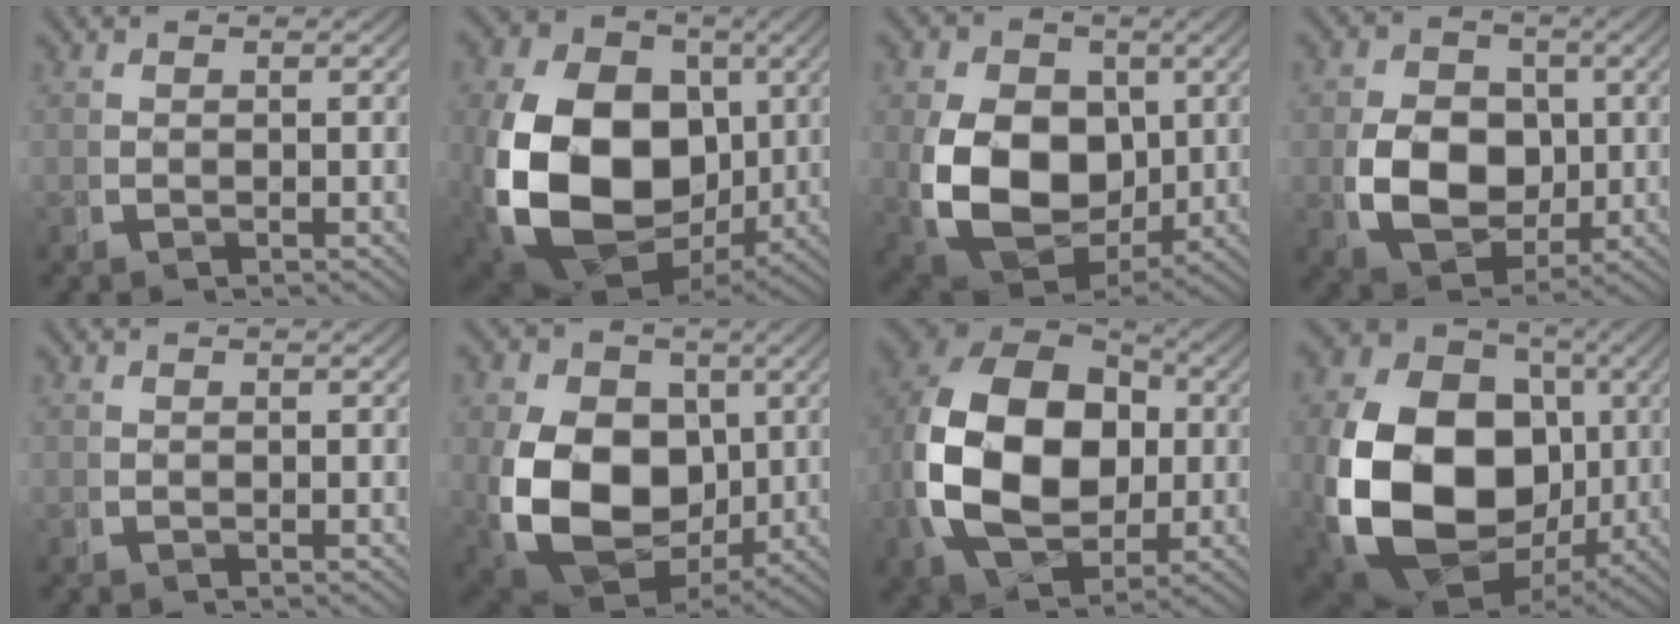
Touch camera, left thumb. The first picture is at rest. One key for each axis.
{"total": 20.8, "fx": -2.5, "fy": 14.9, "fz": 14.2, "tx": -0.298, "ty": -0.091, "tz": -0.002}
{"total": 13.9, "fx": -0.7, "fy": 9.9, "fz": 9.6, "tx": -0.203, "ty": -0.074, "tz": 0.021}
{"total": 9.8, "fx": -0.5, "fy": 7.3, "fz": 6.5, "tx": -0.128, "ty": -0.041, "tz": 0.008}
{"total": 0.0}
{"total": 15.7, "fx": -1.2, "fy": 11.4, "fz": 10.7, "tx": -0.228, "ty": -0.081, "tz": 0.018}
{"total": 17.4, "fx": 0.0, "fy": 11.9, "fz": 12.7, "tx": -0.274, "ty": -0.047, "tz": 0.029}
{"total": 23.3, "fx": -2.4, "fy": 16.7, "fz": 16.1, "tx": -0.335, "ty": -0.088, "tz": 0.000}